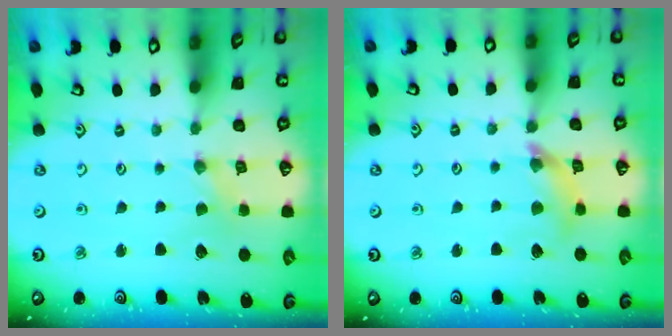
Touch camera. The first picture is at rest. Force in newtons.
{"total": 8.7, "press": 8.6, "slide": 1.1}